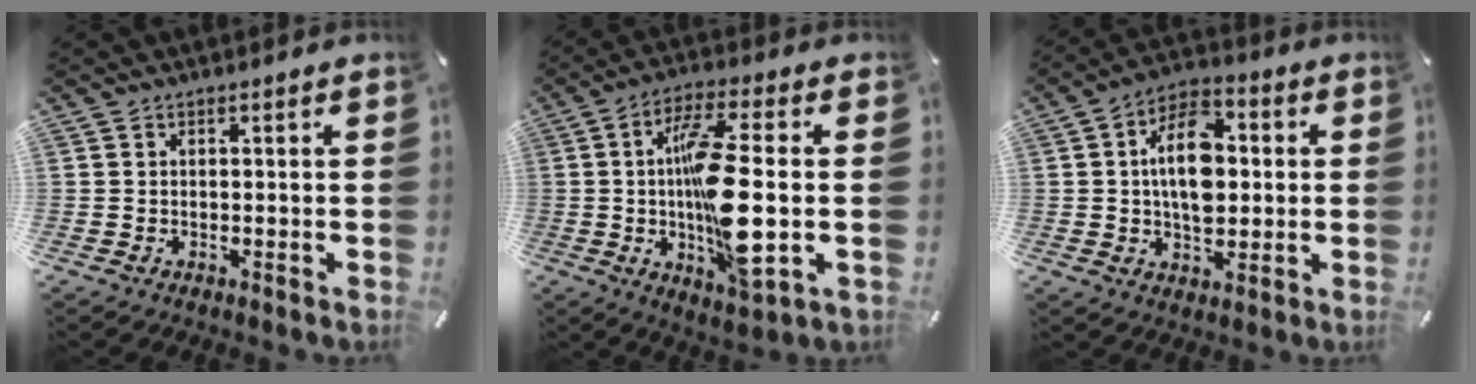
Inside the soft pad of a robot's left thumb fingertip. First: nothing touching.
{"total": 18.0, "force": [-0.4, 5.6, 17.1], "torque": [-0.312, -0.018, -0.014]}
{"total": 12.7, "force": [0.8, 8.3, 9.5], "torque": [-0.165, 0.005, 0.013]}